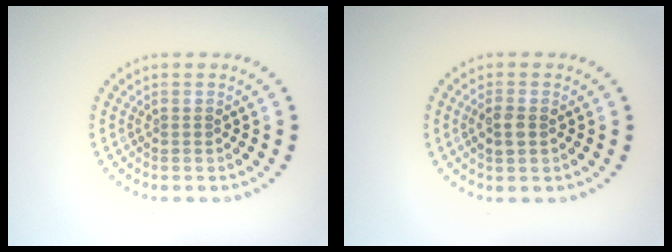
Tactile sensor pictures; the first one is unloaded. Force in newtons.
{"total": 1.8, "press": 1.8, "slide": 0.2}